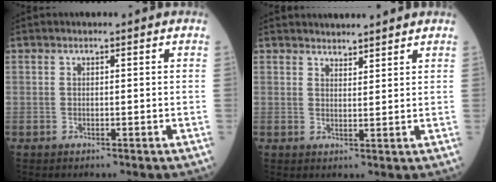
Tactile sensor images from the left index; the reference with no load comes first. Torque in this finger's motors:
{"motor_torque": [-0.62, 0.11, -0.57, -0.03]}